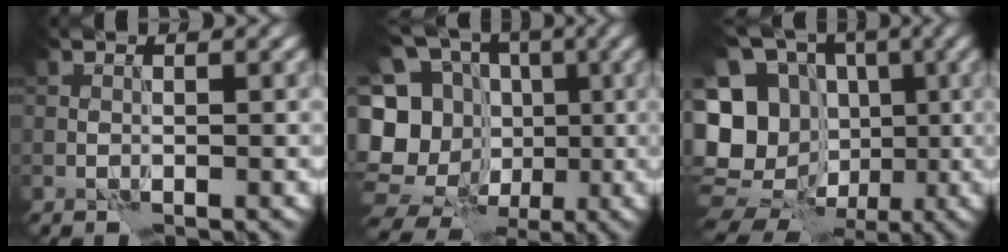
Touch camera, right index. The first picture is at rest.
{"total": 16.9, "force": [-3.0, 14.7, 7.7], "torque": [-0.188, 0.027, -0.061]}
{"total": 19.4, "force": [-4.3, 17.3, 7.8], "torque": [-0.187, 0.015, -0.090]}